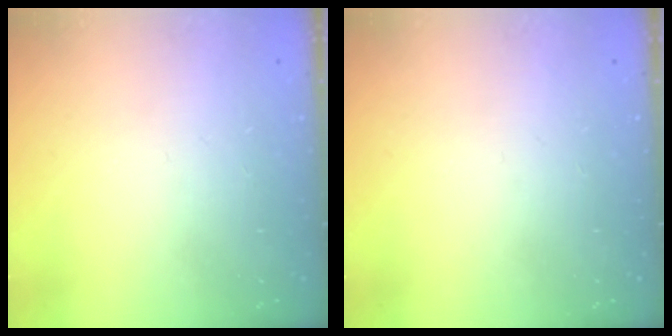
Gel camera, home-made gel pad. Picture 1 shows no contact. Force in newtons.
{"total": 0.0}